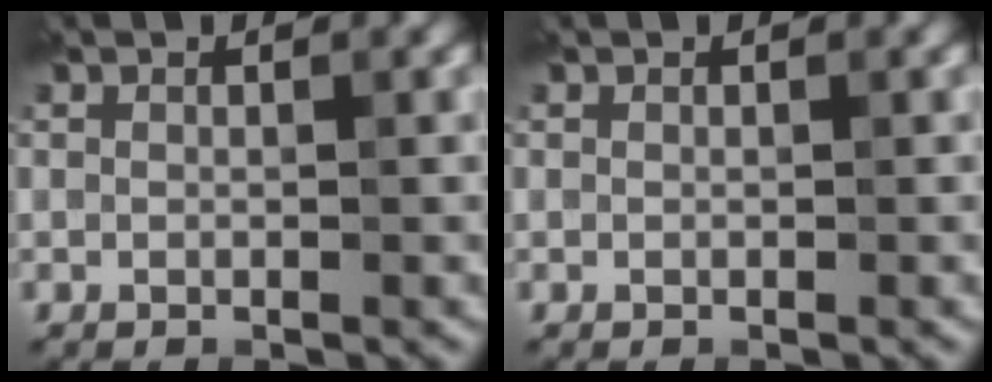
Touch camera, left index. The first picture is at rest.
{"total": 0.0}